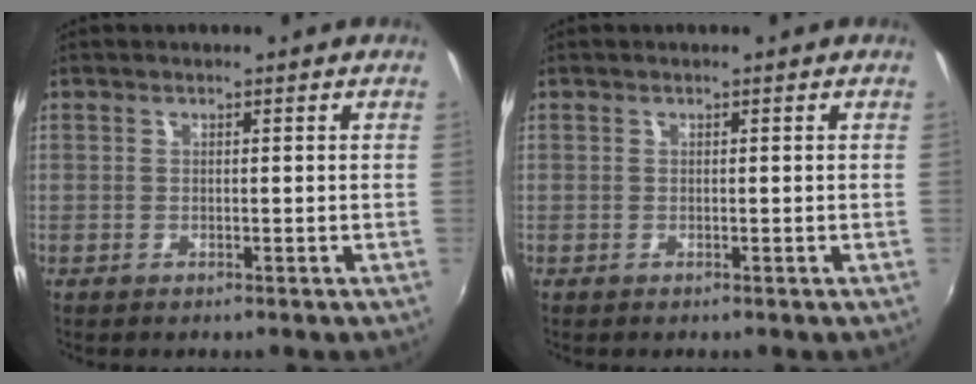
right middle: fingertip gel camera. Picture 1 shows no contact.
{"total": 0.0}